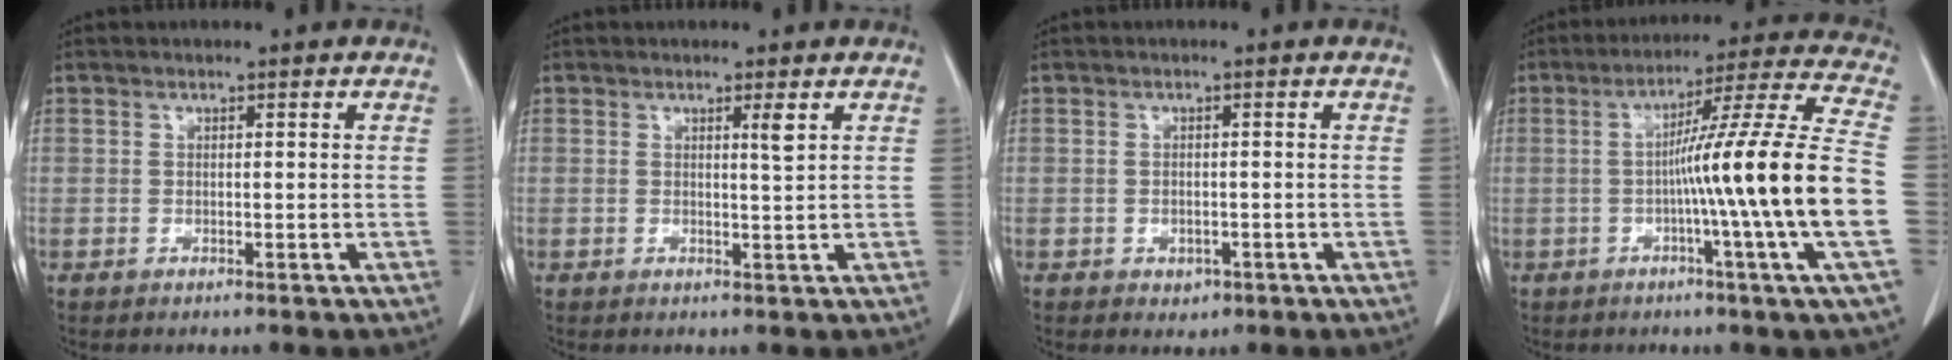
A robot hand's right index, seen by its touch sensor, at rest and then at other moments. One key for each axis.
{"total": 1.6, "fx": 0.8, "fy": -0.3, "fz": 1.3, "tx": -0.024, "ty": -0.007, "tz": 0.013}
{"total": 1.7, "fx": -0.8, "fy": 1.3, "fz": 0.8, "tx": -0.011, "ty": 0.002, "tz": -0.003}
{"total": 18.7, "fx": -3.1, "fy": -2.9, "fz": 18.2, "tx": -0.268, "ty": -0.003, "tz": -0.062}